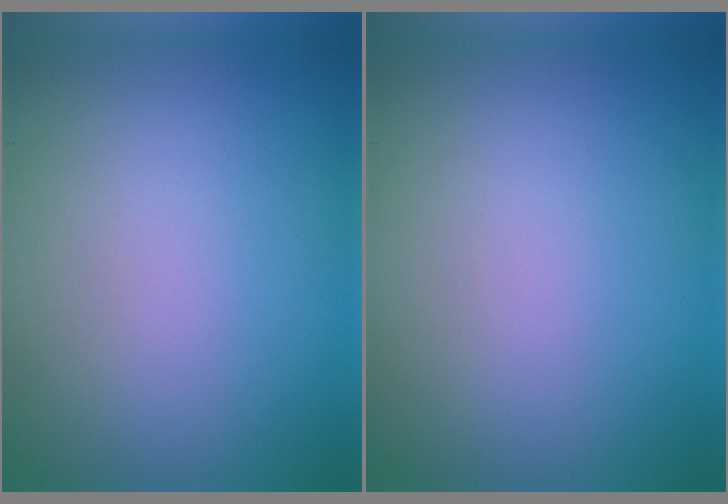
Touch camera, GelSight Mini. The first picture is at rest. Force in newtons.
{"total": 0.0}